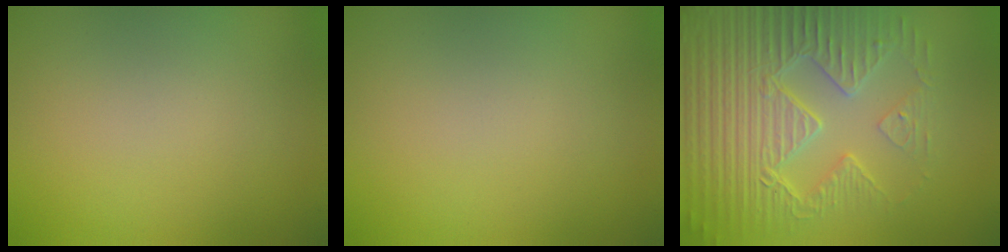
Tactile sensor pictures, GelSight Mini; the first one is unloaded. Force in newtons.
{"total": 0.0}
{"total": 7.7, "press": 6.1, "slide": 4.7}